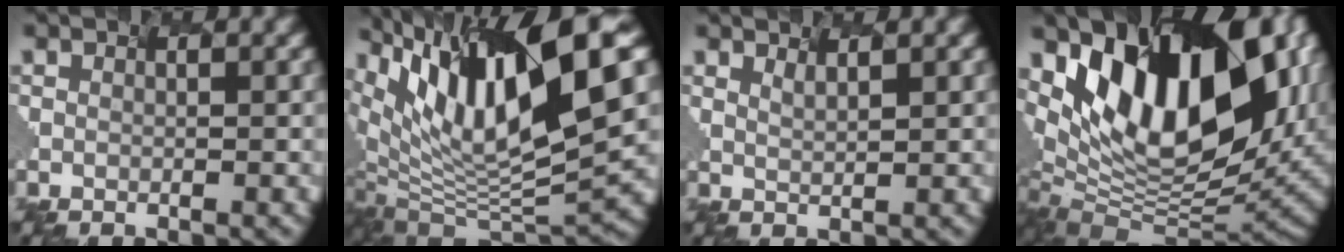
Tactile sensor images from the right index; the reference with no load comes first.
{"total": 13.8, "force": [5.9, 4.2, 11.7], "torque": [-0.233, 0.005, 0.120]}
{"total": 0.6, "force": [0.5, -0.2, 0.3], "torque": [-0.013, -0.005, 0.023]}
{"total": 17.3, "force": [5.5, 9.5, 13.3], "torque": [-0.247, 0.015, 0.096]}